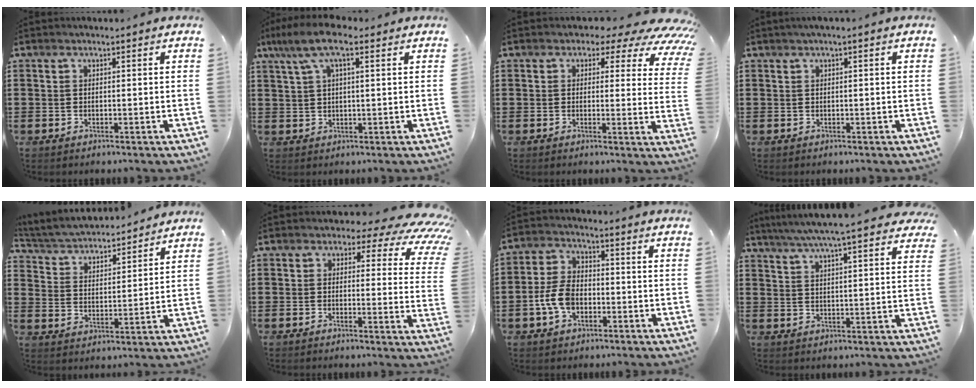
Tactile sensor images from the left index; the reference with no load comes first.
{"total": 7.6, "force": [4.0, 2.2, 6.1], "torque": [-0.133, 0.007, 0.068]}
{"total": 4.0, "force": [2.6, 2.3, 2.0], "torque": [-0.033, -0.018, 0.036]}
{"total": 0.7, "force": [0.0, 0.1, 0.7], "torque": [-0.011, -0.002, 0.000]}
{"total": 3.9, "force": [3.8, 0.5, 0.7], "torque": [-0.037, -0.029, 0.060]}
{"total": 4.4, "force": [2.9, 2.3, 2.3], "torque": [-0.039, -0.019, 0.041]}
{"total": 6.6, "force": [-2.0, 4.3, 4.6], "torque": [-0.122, 0.001, -0.046]}
{"total": 6.3, "force": [5.4, 0.1, 3.1], "torque": [-0.078, -0.020, 0.094]}